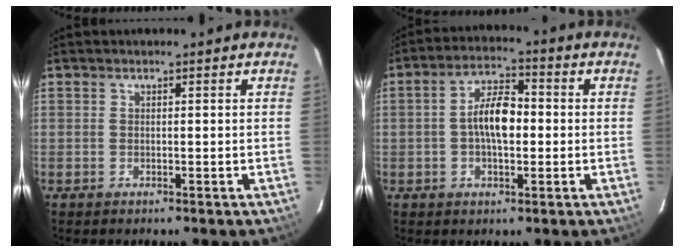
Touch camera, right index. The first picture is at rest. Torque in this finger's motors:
{"motor_torque": [0.62, 0.18, 0.40, 0.14]}